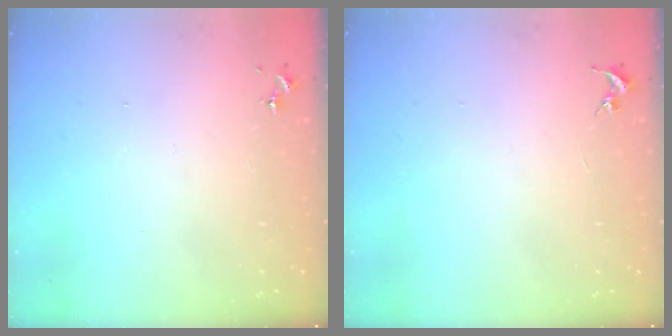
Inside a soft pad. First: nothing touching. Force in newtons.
{"total": 0.0}